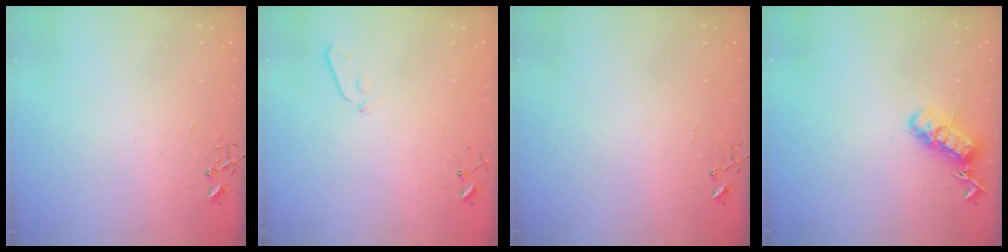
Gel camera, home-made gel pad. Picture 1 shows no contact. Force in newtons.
{"total": 3.7, "press": 3.6, "slide": 0.6}
{"total": 3.8, "press": 3.8, "slide": 0.5}
{"total": 13.8, "press": 13.8, "slide": 0.7}